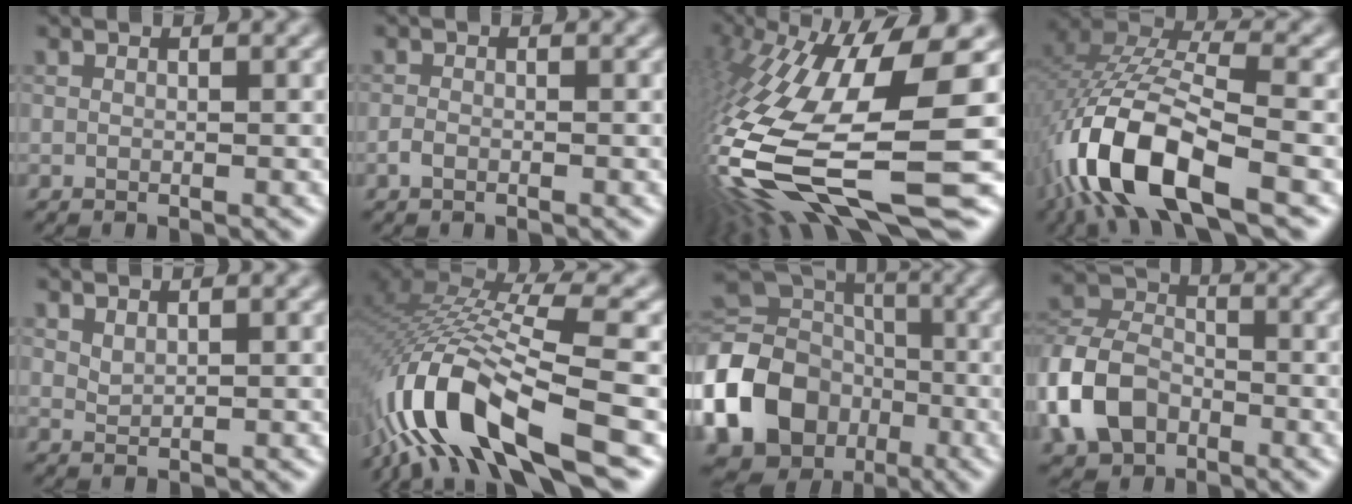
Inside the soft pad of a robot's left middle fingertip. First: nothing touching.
{"total": 0.8, "force": [-0.5, 0.4, 0.5], "torque": [-0.012, 0.002, -0.013]}
{"total": 16.8, "force": [-3.7, 4.5, 15.7], "torque": [-0.335, -0.009, -0.059]}
{"total": 11.7, "force": [-5.6, 4.3, 9.3], "torque": [-0.200, 0.002, -0.109]}
{"total": 0.8, "force": [0.8, 0.2, 0.2], "torque": [-0.009, 0.001, 0.018]}
{"total": 12.6, "force": [-5.9, 4.3, 10.3], "torque": [-0.221, 0.008, -0.098]}
{"total": 16.6, "force": [-5.6, 13.6, 7.8], "torque": [-0.194, -0.012, -0.127]}
{"total": 7.3, "force": [-3.1, 5.3, 3.9], "torque": [-0.082, 0.006, -0.079]}